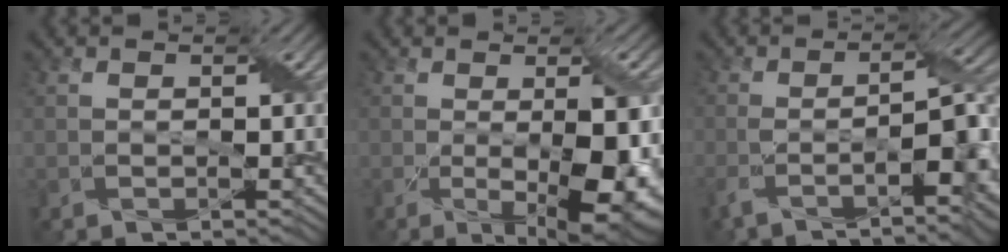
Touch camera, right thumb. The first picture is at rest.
{"total": 9.9, "force": [-1.4, 3.4, 9.2], "torque": [-0.139, -0.022, -0.006]}
{"total": 10.4, "force": [-5.1, 2.4, 8.7], "torque": [-0.140, -0.007, -0.090]}